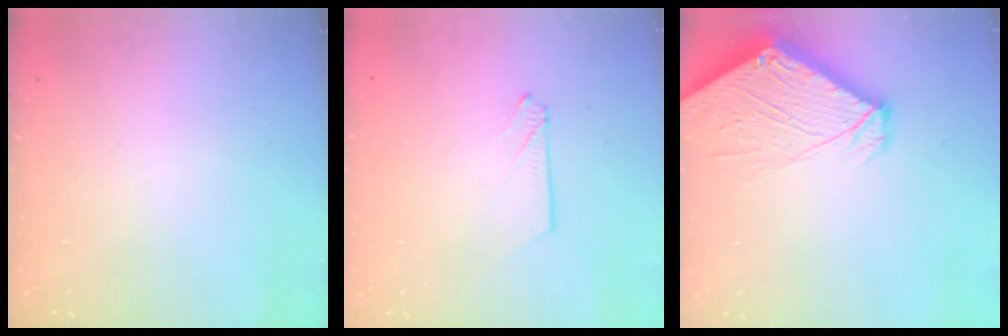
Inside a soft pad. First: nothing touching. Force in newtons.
{"total": 3.1, "press": 3.0, "slide": 0.4}
{"total": 7.8, "press": 7.7, "slide": 1.1}